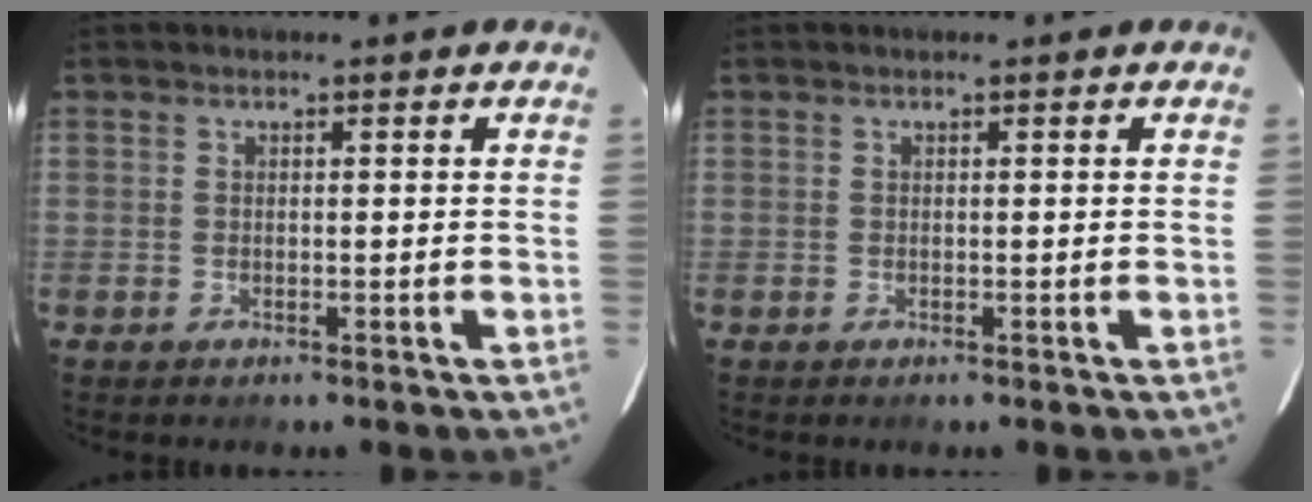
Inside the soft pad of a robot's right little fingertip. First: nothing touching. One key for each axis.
{"total": 0.0}